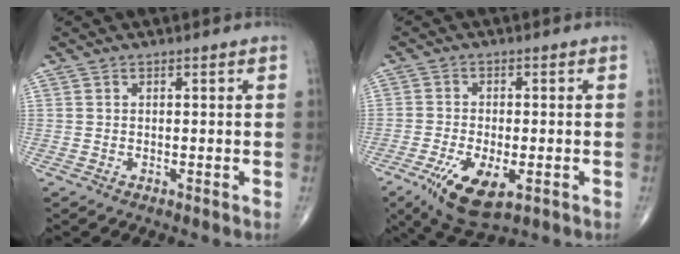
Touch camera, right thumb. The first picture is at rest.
{"total": 10.4, "force": [-4.2, 4.5, 8.4], "torque": [-0.153, -0.008, -0.066]}